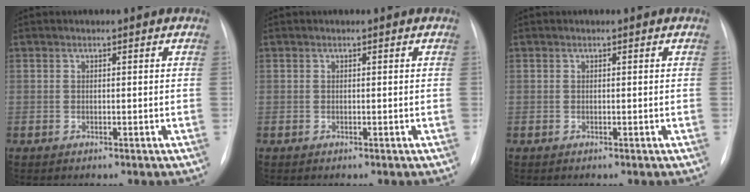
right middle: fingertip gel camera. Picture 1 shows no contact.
{"total": 0.0}
{"total": 0.0}